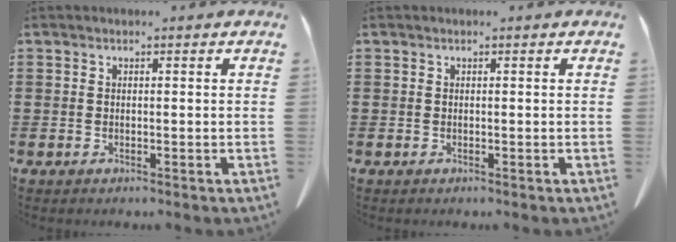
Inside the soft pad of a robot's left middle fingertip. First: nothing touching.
{"total": 0.0}